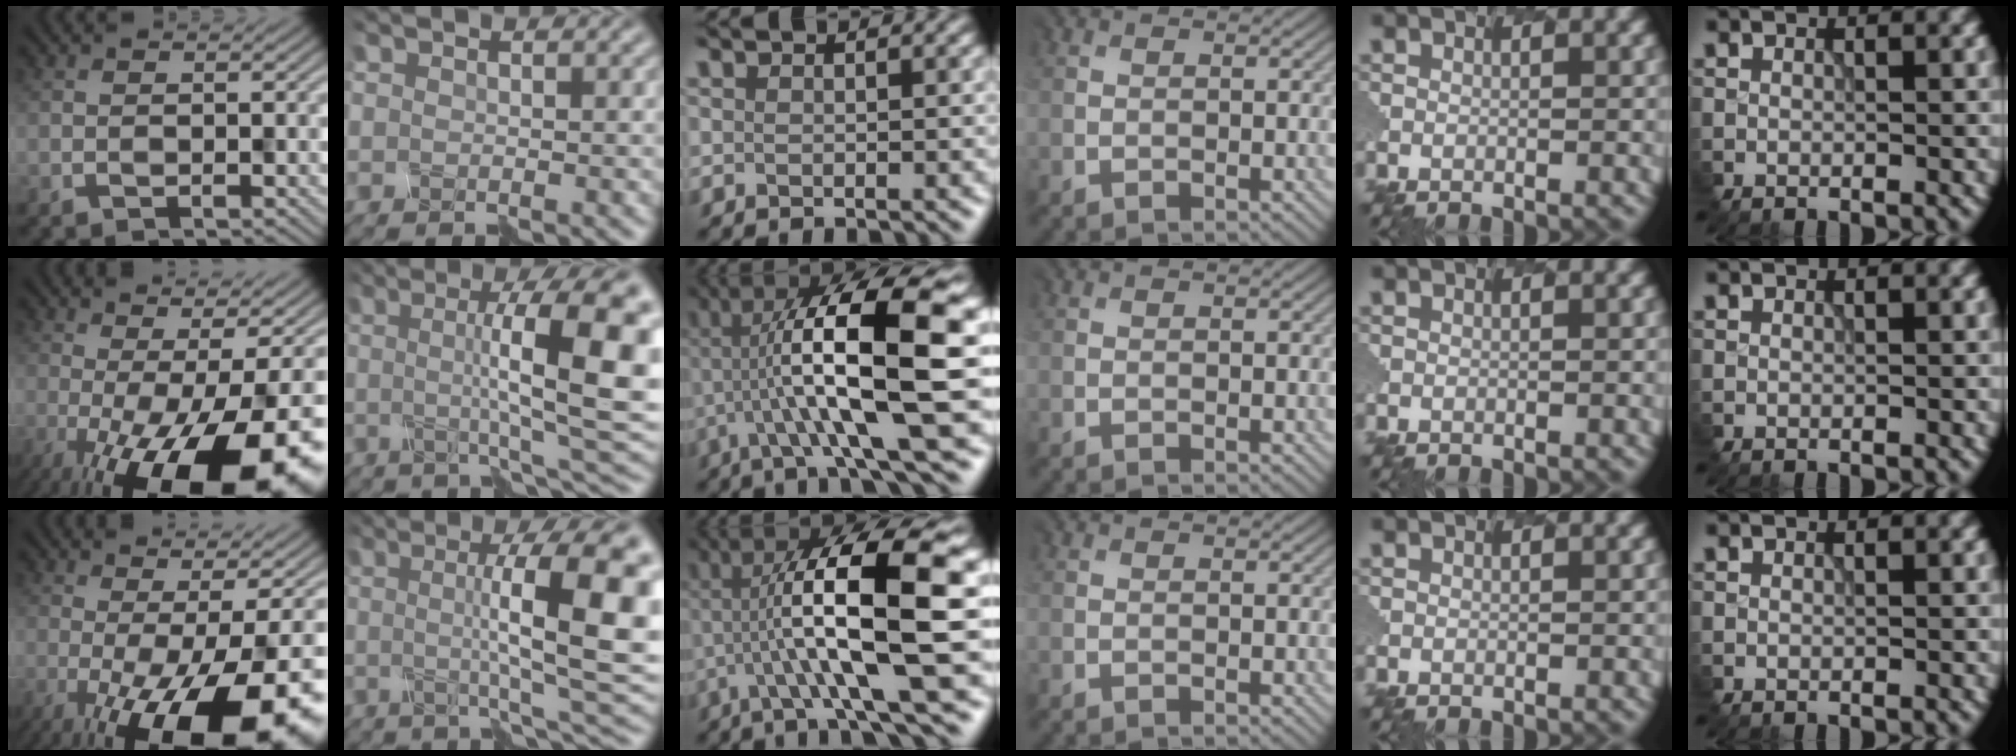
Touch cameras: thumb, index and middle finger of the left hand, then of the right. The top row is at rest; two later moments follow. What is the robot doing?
{"motion": "disassemble", "object": "spray bottle"}